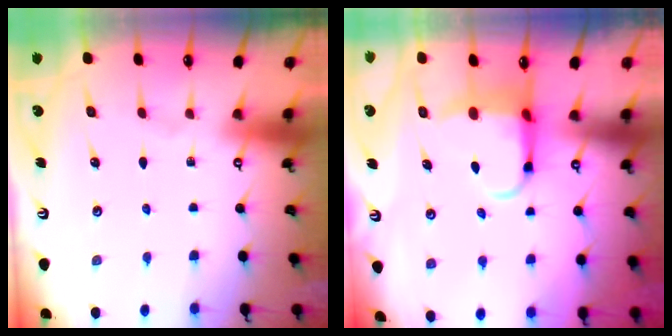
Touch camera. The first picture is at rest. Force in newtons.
{"total": 5.7, "press": 5.5, "slide": 1.3}